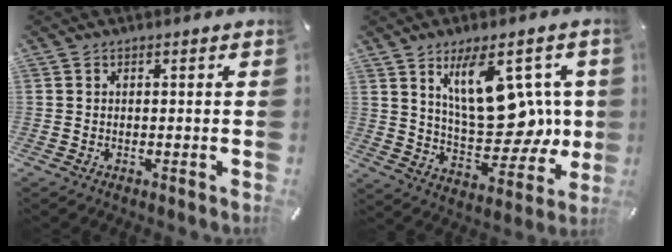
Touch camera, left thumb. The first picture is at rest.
{"total": 17.6, "force": [6.9, 8.9, 13.6], "torque": [-0.212, -0.036, 0.119]}